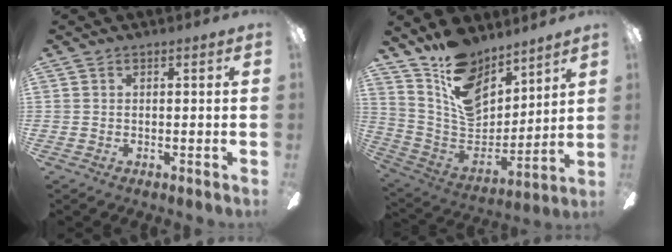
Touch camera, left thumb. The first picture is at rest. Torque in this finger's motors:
{"motor_torque": [0.40, 0.24, 1.14, -1.62, 0.10]}